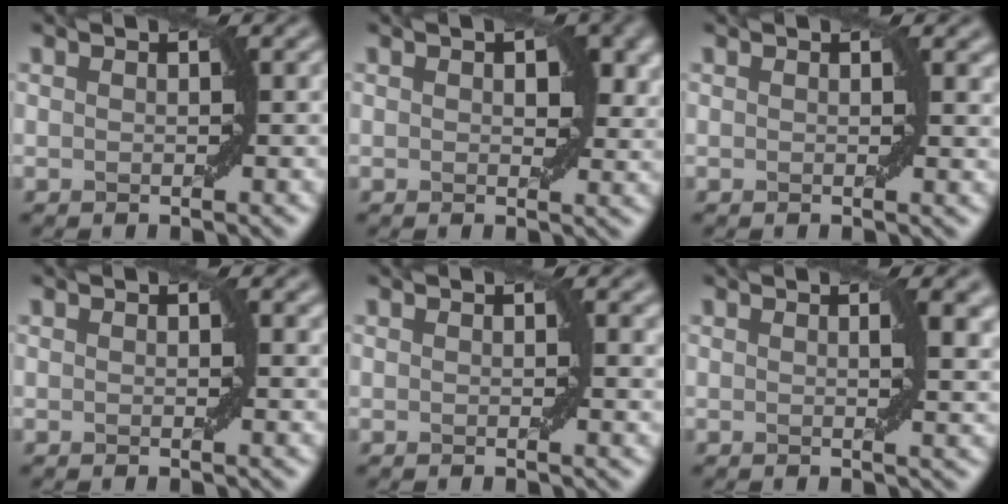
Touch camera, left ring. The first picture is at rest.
{"total": 3.5, "force": [0.9, 1.9, 2.7], "torque": [-0.032, -0.002, 0.016]}
{"total": 1.0, "force": [0.5, 0.2, 0.7], "torque": [-0.005, -0.003, 0.010]}
{"total": 0.7, "force": [0.4, 0.3, 0.5], "torque": [-0.001, -0.004, 0.007]}
{"total": 0.9, "force": [0.4, 0.1, 0.7], "torque": [-0.006, -0.004, 0.007]}
{"total": 3.1, "force": [1.0, 0.9, 2.8], "torque": [-0.030, 0.002, 0.016]}